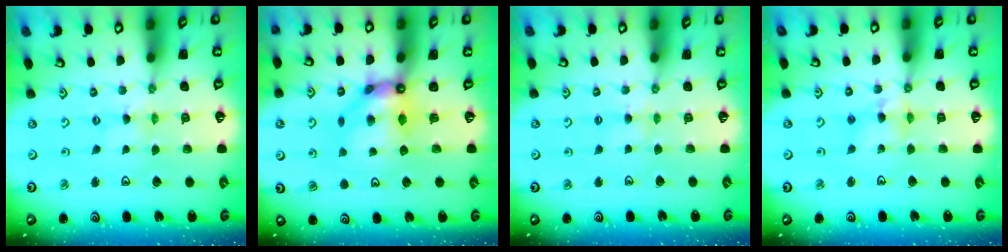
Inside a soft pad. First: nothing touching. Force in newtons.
{"total": 9.7, "press": 9.6, "slide": 1.0}
{"total": 3.7, "press": 3.7, "slide": 0.5}
{"total": 7.1, "press": 7.1, "slide": 0.7}